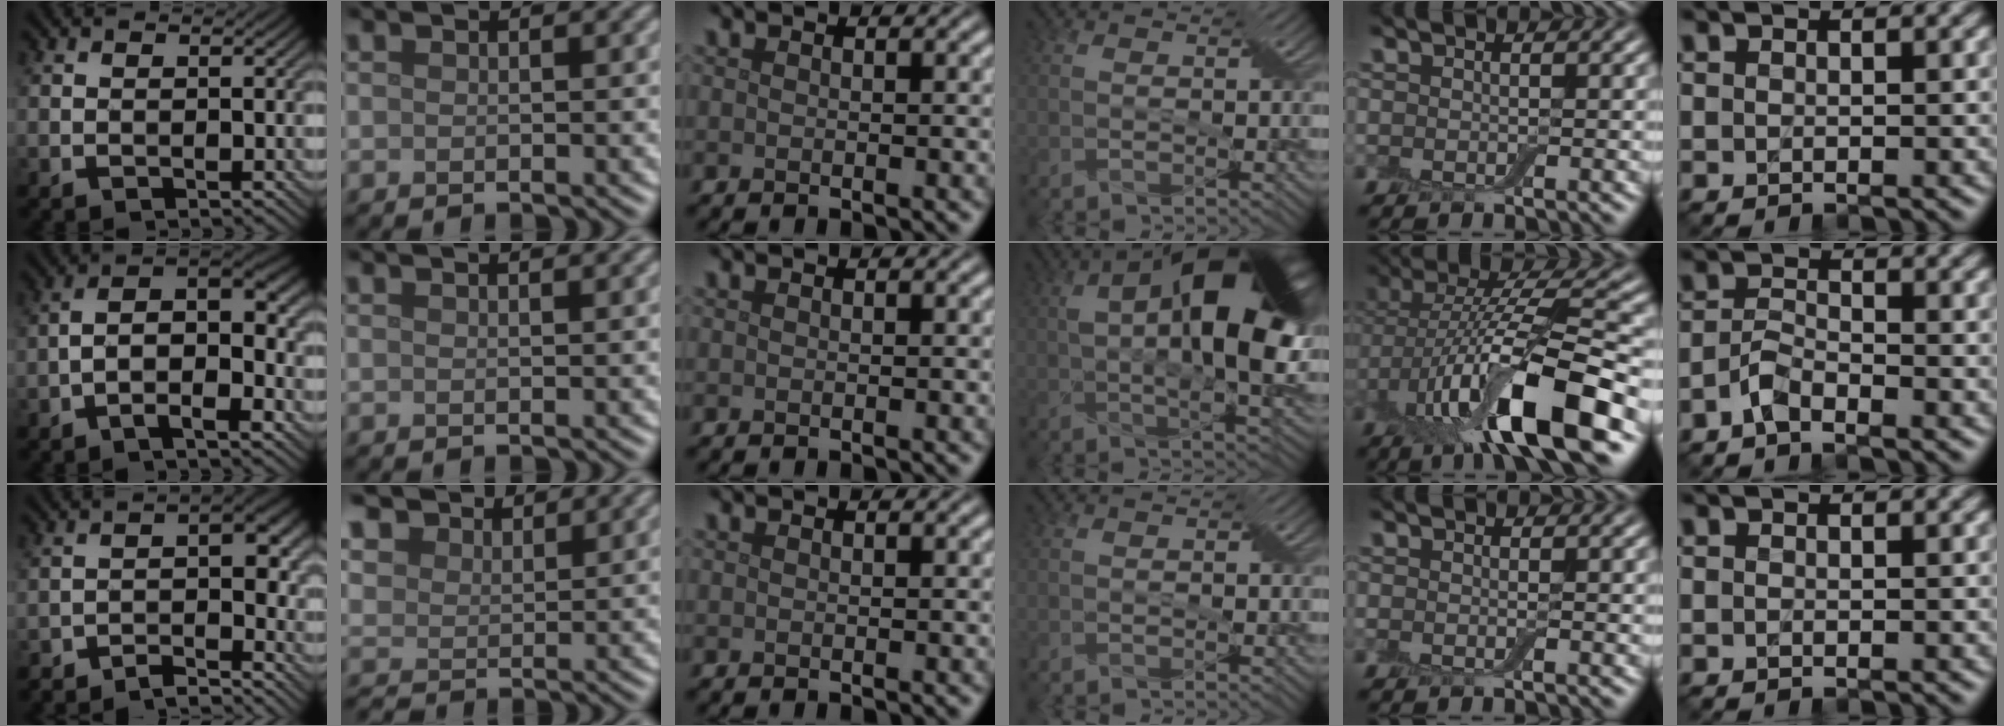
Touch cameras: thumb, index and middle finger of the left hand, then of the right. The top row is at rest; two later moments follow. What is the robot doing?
{"motion": "insert", "object": "backpack"}